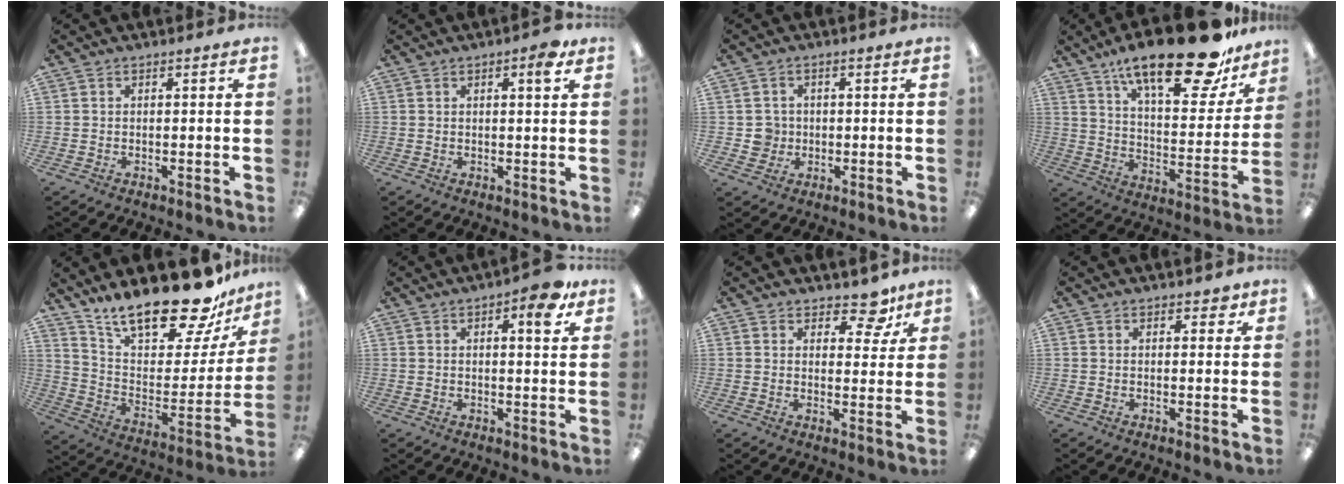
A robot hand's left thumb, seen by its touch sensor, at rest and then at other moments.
{"total": 3.1, "force": [1.8, 0.7, 2.4], "torque": [-0.029, -0.006, 0.024]}
{"total": 3.8, "force": [0.0, 3.8, 0.3], "torque": [-0.006, 0.005, -0.001]}
{"total": 24.0, "force": [17.0, 7.8, 15.0], "torque": [-0.226, -0.109, 0.282]}
{"total": 23.0, "force": [18.9, 6.8, 11.3], "torque": [-0.182, -0.136, 0.325]}
{"total": 6.3, "force": [3.4, 2.1, 4.9], "torque": [-0.065, -0.008, 0.049]}
{"total": 7.7, "force": [5.8, 3.7, 3.4], "torque": [-0.036, -0.035, 0.098]}
{"total": 2.2, "force": [1.6, 1.2, 0.9], "torque": [-0.003, -0.003, 0.025]}